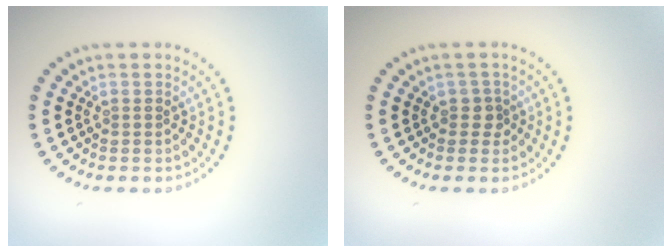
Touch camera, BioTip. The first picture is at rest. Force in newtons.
{"total": 1.1, "press": 1.0, "slide": 0.5}